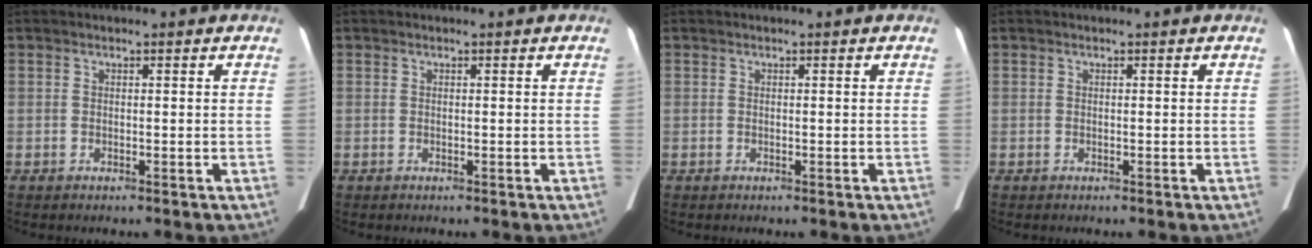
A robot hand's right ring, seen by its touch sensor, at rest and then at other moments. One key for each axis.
{"total": 0.0}
{"total": 0.0}
{"total": 0.0}